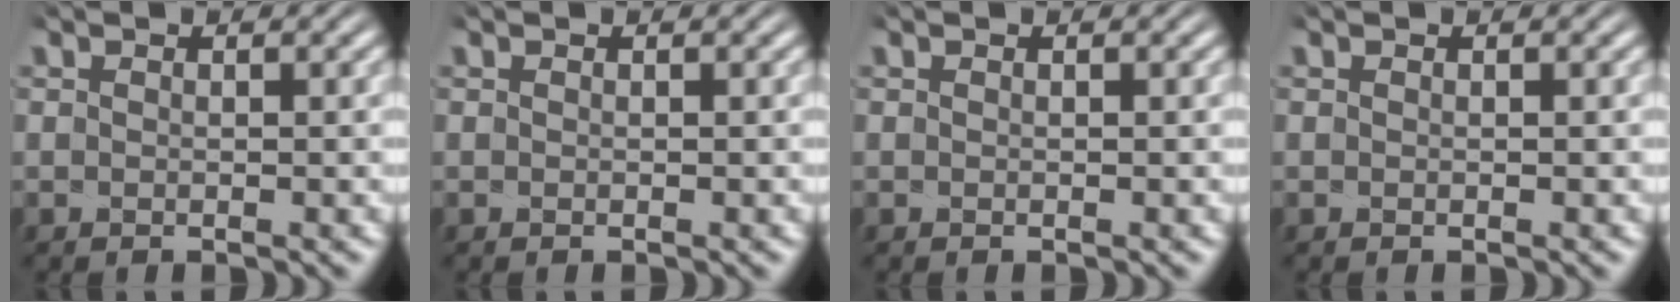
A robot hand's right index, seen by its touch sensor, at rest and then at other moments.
{"total": 0.0}
{"total": 0.0}
{"total": 0.0}